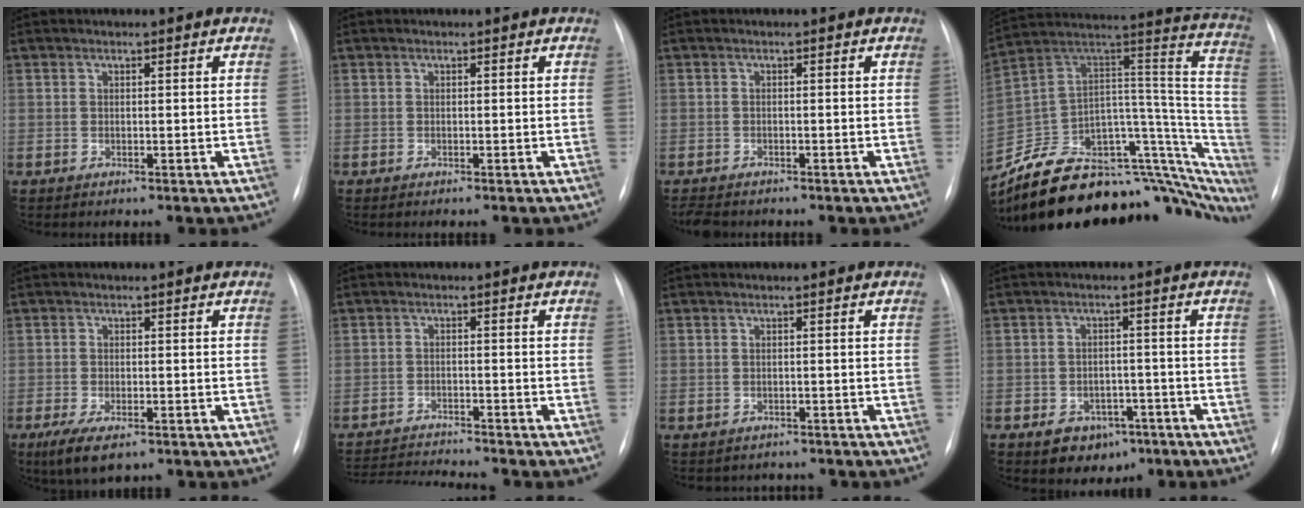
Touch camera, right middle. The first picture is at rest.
{"total": 0.6, "force": [-0.5, -0.1, 0.3], "torque": [-0.002, -0.001, -0.007]}
{"total": 3.2, "force": [-2.8, 1.1, 0.9], "torque": [-0.014, -0.007, -0.043]}
{"total": 30.8, "force": [-24.7, 12.2, 13.7], "torque": [-0.107, 0.072, -0.336]}
{"total": 5.5, "force": [-3.4, 1.9, 3.9], "torque": [-0.076, -0.014, -0.054]}
{"total": 8.1, "force": [-7.8, -1.3, 1.5], "torque": [-0.025, -0.007, -0.132]}
{"total": 2.6, "force": [-2.2, 1.3, -0.1], "torque": [-0.007, 0.009, -0.028]}
{"total": 6.2, "force": [-3.6, 4.3, 2.6], "torque": [-0.033, 0.009, -0.044]}